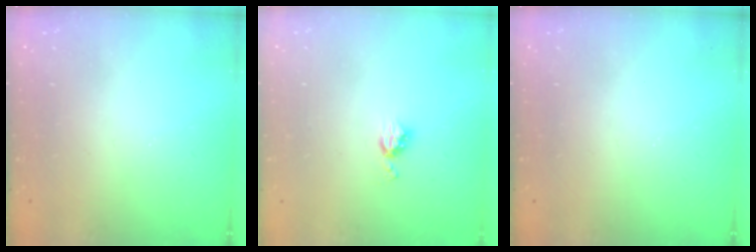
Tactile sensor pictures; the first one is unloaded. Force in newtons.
{"total": 4.5, "press": 4.4, "slide": 0.5}
{"total": 0.0}